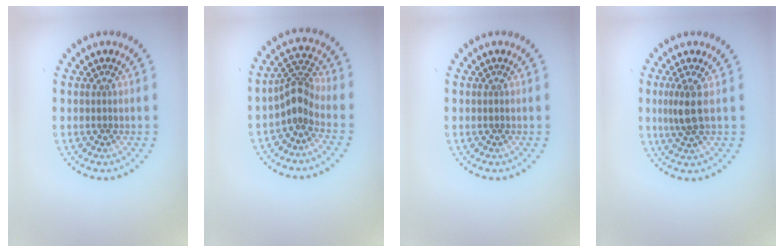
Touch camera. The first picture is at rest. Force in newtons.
{"total": 2.9, "press": 2.2, "slide": 2.0}
{"total": 0.0}
{"total": 2.3, "press": 1.8, "slide": 1.3}